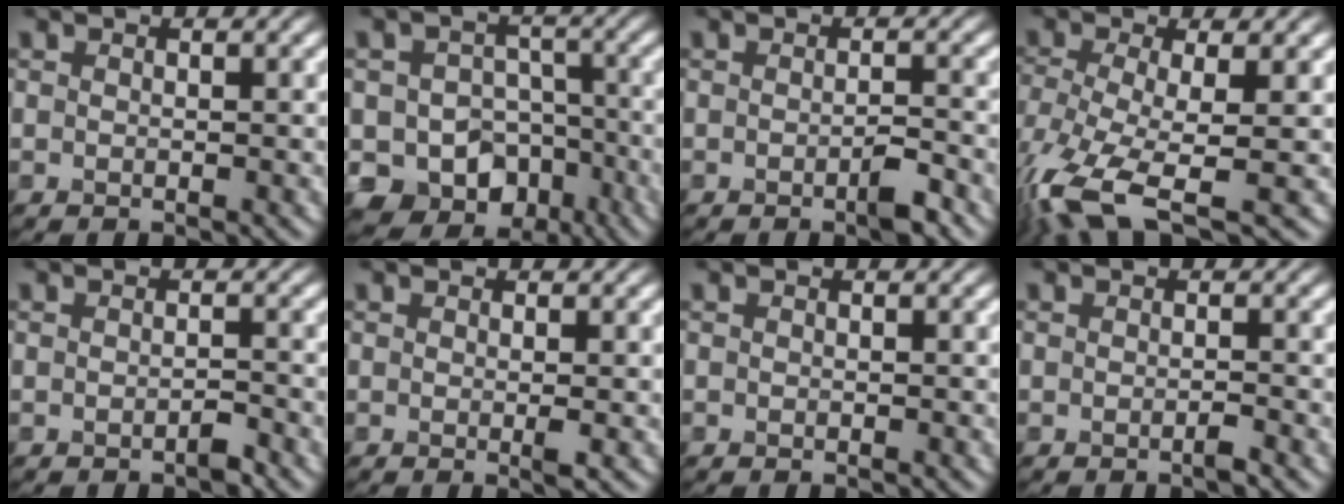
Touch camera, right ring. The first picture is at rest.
{"total": 9.7, "force": [-5.8, 7.6, 1.8], "torque": [-0.018, -0.020, -0.077]}
{"total": 1.8, "force": [-1.6, -0.4, 0.9], "torque": [-0.027, 0.003, -0.015]}
{"total": 8.2, "force": [-5.0, 2.4, 6.0], "torque": [-0.154, -0.011, -0.080]}
{"total": 1.5, "force": [-1.4, -0.6, -0.2], "torque": [-0.009, 0.002, -0.011]}
{"total": 0.8, "force": [-0.3, -0.2, 0.7], "torque": [-0.026, -0.001, 0.007]}
{"total": 0.8, "force": [-0.4, -0.5, -0.5], "torque": [-0.003, -0.002, 0.004]}
{"total": 1.2, "force": [-1.1, -0.6, -0.1], "torque": [-0.010, 0.001, -0.007]}